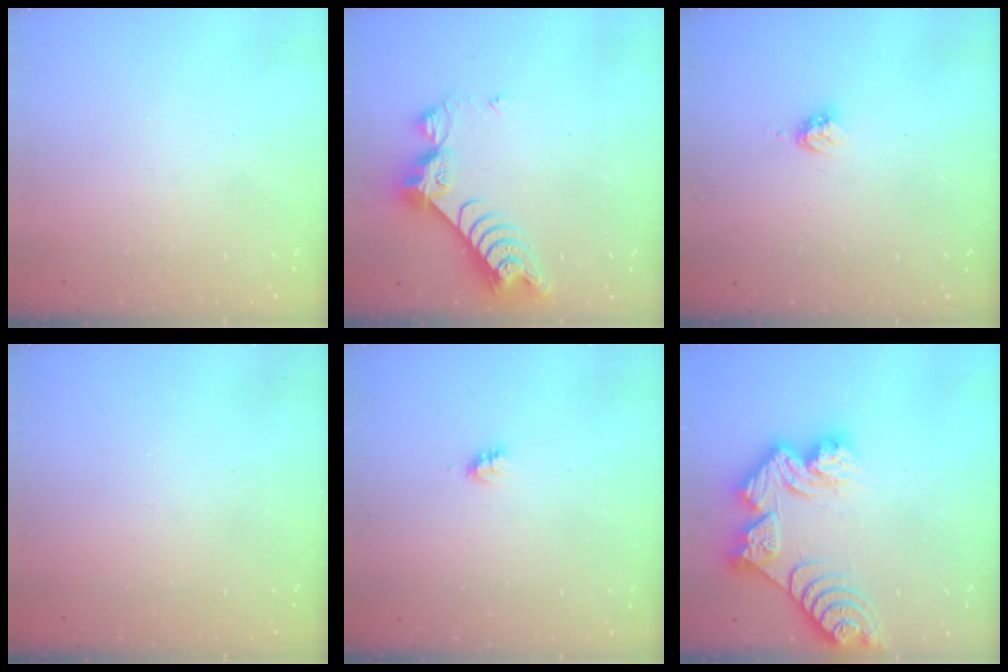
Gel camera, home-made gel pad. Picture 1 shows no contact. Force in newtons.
{"total": 9.7, "press": 9.7, "slide": 0.8}
{"total": 4.5, "press": 4.5, "slide": 0.5}
{"total": 0.0}
{"total": 2.7, "press": 2.7, "slide": 0.2}
{"total": 15.1, "press": 15.0, "slide": 1.4}